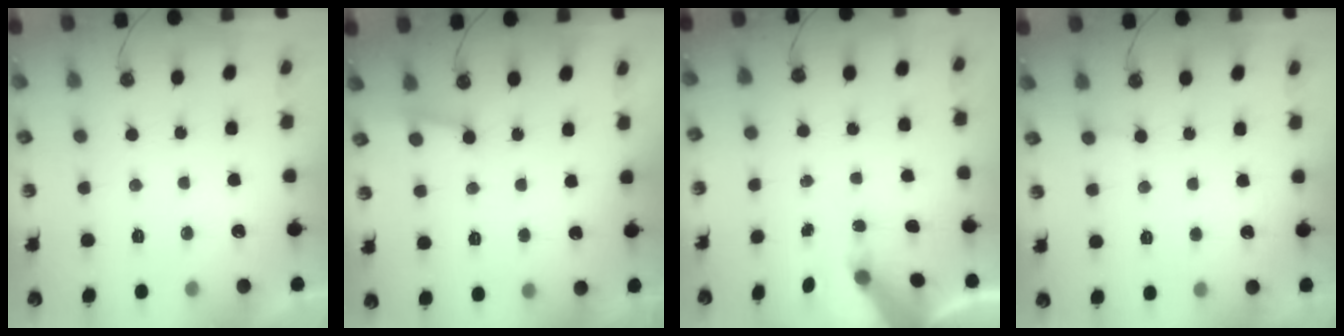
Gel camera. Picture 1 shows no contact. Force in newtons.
{"total": 2.9, "press": 2.9, "slide": 0.3}
{"total": 6.1, "press": 6.1, "slide": 0.4}
{"total": 1.4, "press": 1.4, "slide": 0.1}